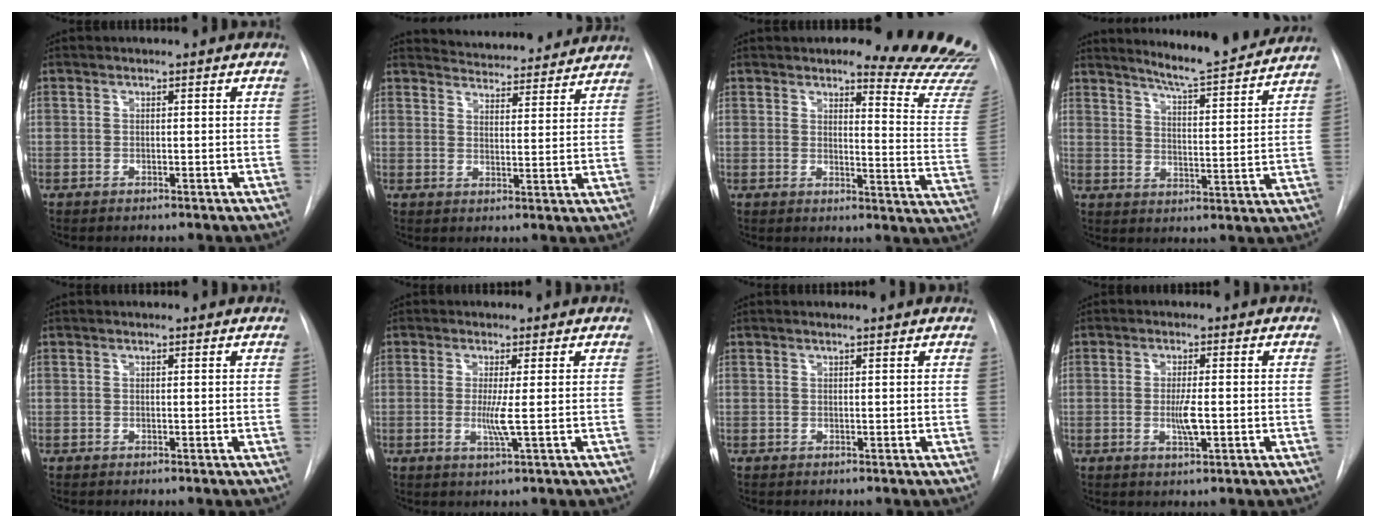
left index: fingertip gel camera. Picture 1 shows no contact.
{"total": 15.5, "force": [15.0, 2.8, 3.1], "torque": [-0.029, -0.006, 0.179]}
{"total": 15.2, "force": [14.5, 1.0, 4.6], "torque": [-0.034, -0.128, 0.141]}
{"total": 15.2, "force": [14.3, 0.3, 5.3], "torque": [-0.082, -0.029, 0.188]}
{"total": 0.7, "force": [0.6, 0.3, 0.0], "torque": [-0.006, 0.001, 0.006]}
{"total": 3.1, "force": [-0.1, -0.5, 3.0], "torque": [-0.066, -0.008, -0.001]}
{"total": 2.4, "force": [2.3, 0.2, 0.6], "torque": [-0.014, 0.012, 0.023]}
{"total": 3.4, "force": [-0.4, 0.6, 3.3], "torque": [-0.063, -0.004, -0.006]}